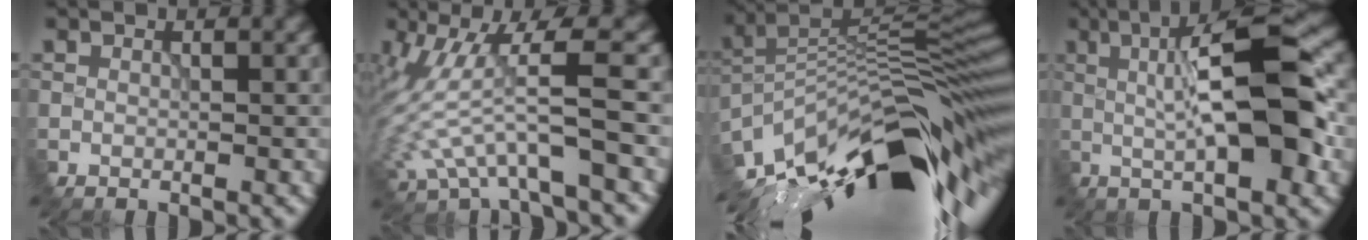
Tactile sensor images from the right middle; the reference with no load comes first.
{"total": 5.6, "force": [-0.7, 1.4, 5.4], "torque": [-0.137, 0.005, -0.012]}
{"total": 14.8, "force": [-8.2, 4.7, 11.4], "torque": [-0.220, 0.021, -0.150]}
{"total": 9.7, "force": [0.4, 1.9, 9.5], "torque": [-0.142, 0.022, 0.001]}